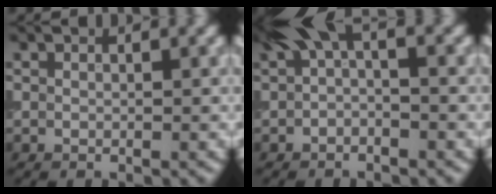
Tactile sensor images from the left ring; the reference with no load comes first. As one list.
[{"total": 3.0, "force": [0.6, 1.4, 2.6], "torque": [-0.040, 0.010, 0.002]}]